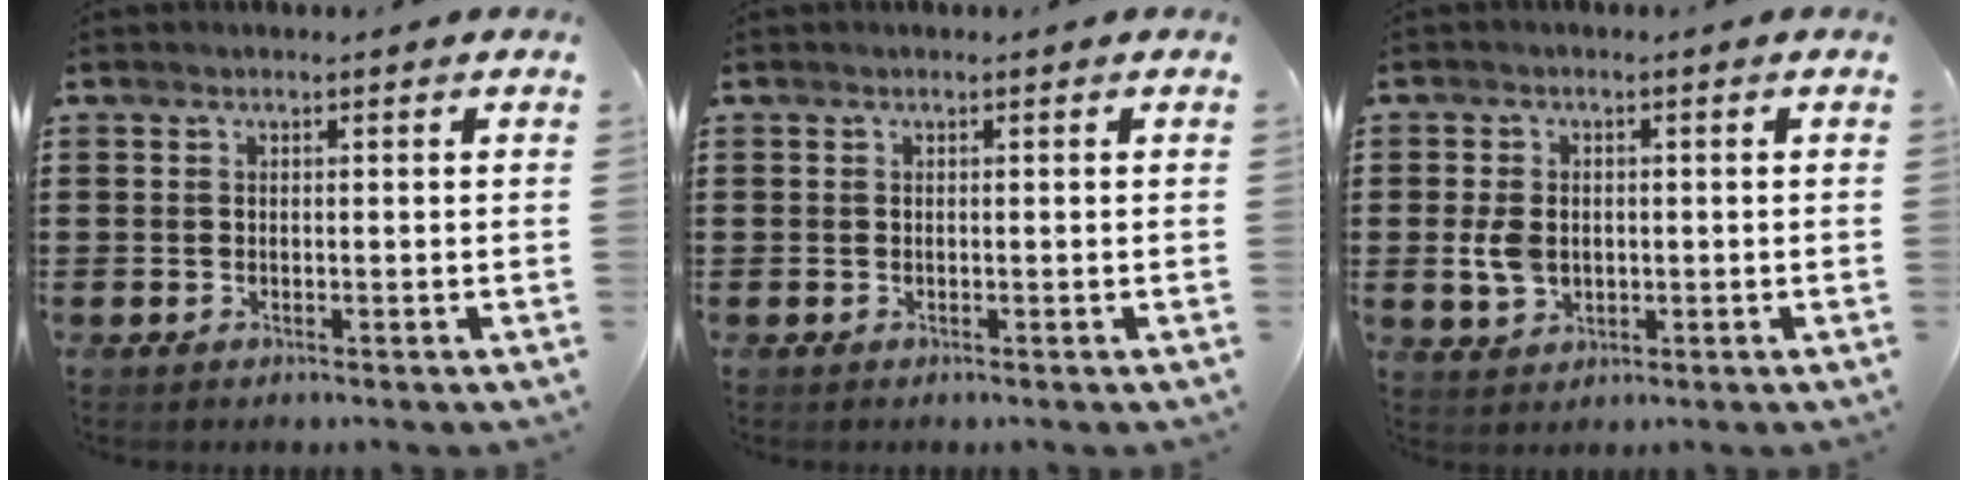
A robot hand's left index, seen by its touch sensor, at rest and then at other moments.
{"total": 0.0}
{"total": 4.3, "force": [-0.1, 3.2, 2.9], "torque": [-0.083, 0.002, -0.009]}